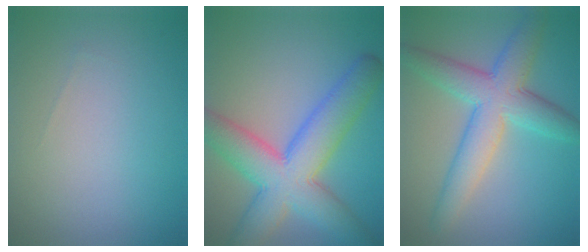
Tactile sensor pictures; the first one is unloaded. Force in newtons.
{"total": 9.0, "press": 9.0, "slide": 0.3}
{"total": 6.5, "press": 6.5, "slide": 0.2}